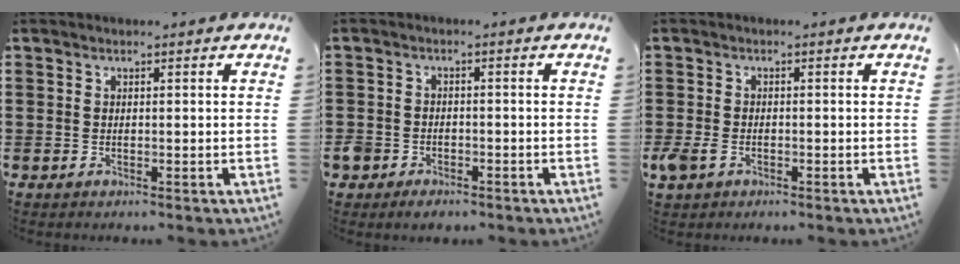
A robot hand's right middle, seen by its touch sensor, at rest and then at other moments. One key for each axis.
{"total": 2.3, "fx": -1.8, "fy": 1.3, "fz": 0.3, "tx": -0.018, "ty": 0.001, "tz": -0.043}
{"total": 2.5, "fx": -1.2, "fy": 1.6, "fz": 1.6, "tx": -0.052, "ty": -0.006, "tz": -0.028}